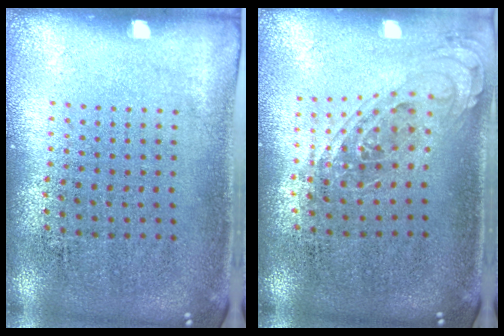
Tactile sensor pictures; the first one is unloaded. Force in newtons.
{"total": 0.8, "press": 0.8, "slide": 0.2}